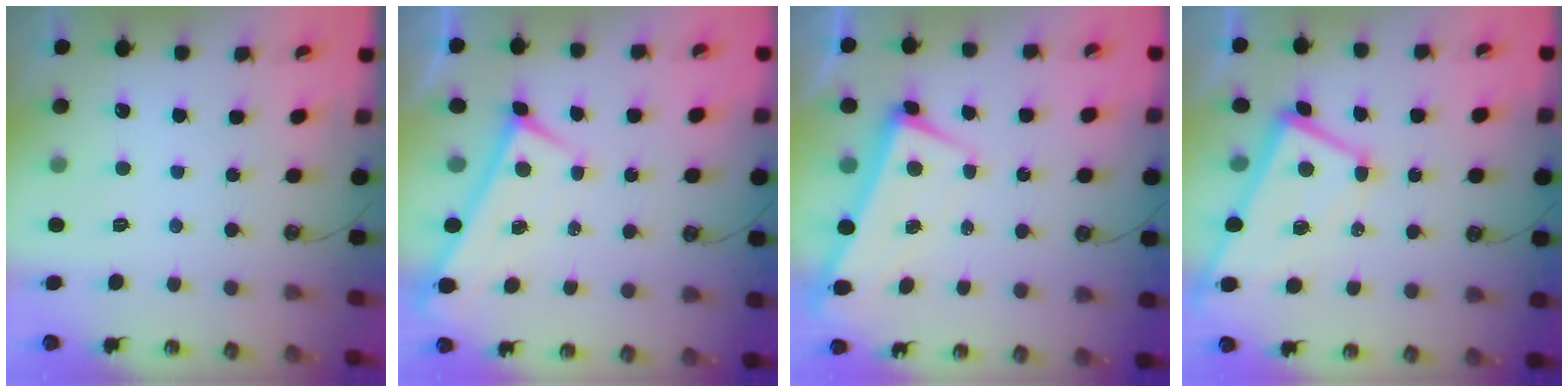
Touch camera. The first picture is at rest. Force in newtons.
{"total": 0.0}
{"total": 1.6, "press": 0.6, "slide": 1.4}
{"total": 2.1, "press": 2.0, "slide": 0.7}